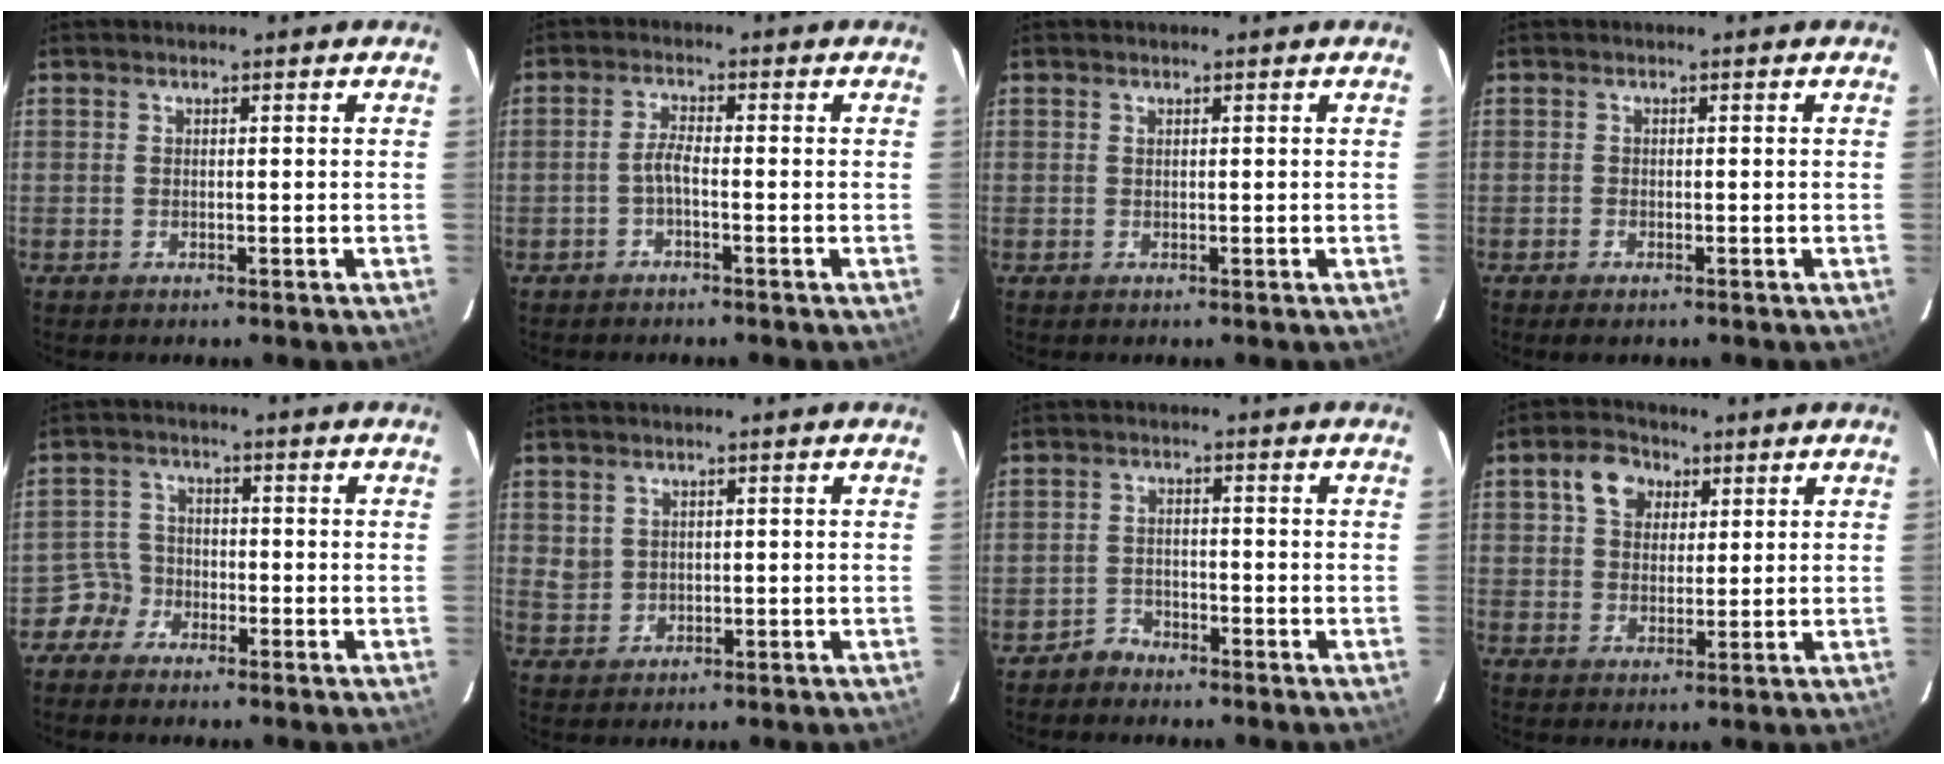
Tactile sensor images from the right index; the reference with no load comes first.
{"total": 2.2, "force": [-1.2, 0.2, 1.9], "torque": [-0.044, 0.006, -0.026]}
{"total": 0.0}
{"total": 1.3, "force": [-1.0, 0.5, 0.7], "torque": [-0.015, -0.003, -0.019]}
{"total": 3.7, "force": [-2.6, 2.6, -0.4], "torque": [0.009, 0.019, -0.053]}
{"total": 2.8, "force": [1.0, 2.5, 0.7], "torque": [-0.010, 0.006, 0.026]}
{"total": 2.8, "force": [-2.4, 1.4, -0.2], "torque": [0.002, 0.010, -0.044]}
{"total": 6.7, "force": [2.9, 5.0, 3.4], "torque": [-0.059, 0.023, 0.050]}